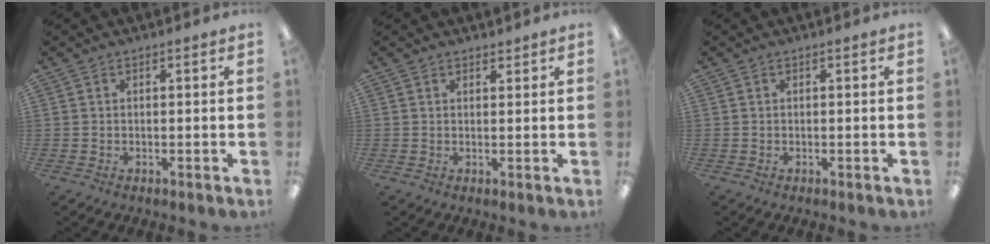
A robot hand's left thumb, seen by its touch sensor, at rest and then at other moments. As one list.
[{"total": 1.3, "force": [1.2, 0.5, 0.1], "torque": [0.005, -0.005, 0.022]}, {"total": 0.0}]